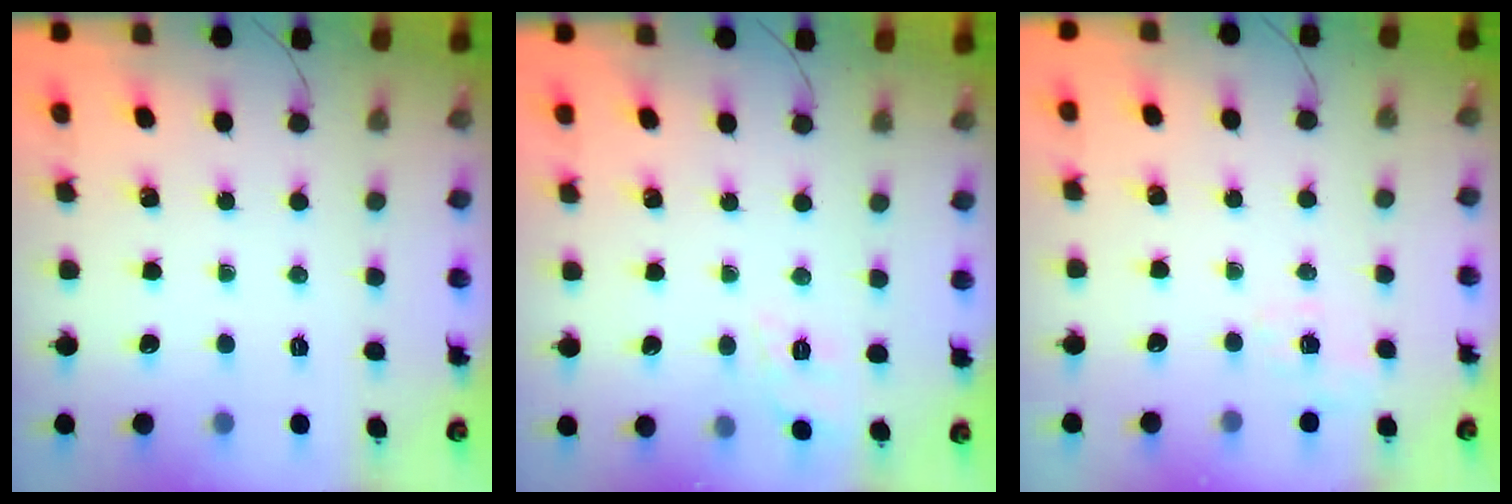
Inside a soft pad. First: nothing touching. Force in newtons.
{"total": 7.9, "press": 7.6, "slide": 2.0}
{"total": 2.3, "press": 1.6, "slide": 1.6}